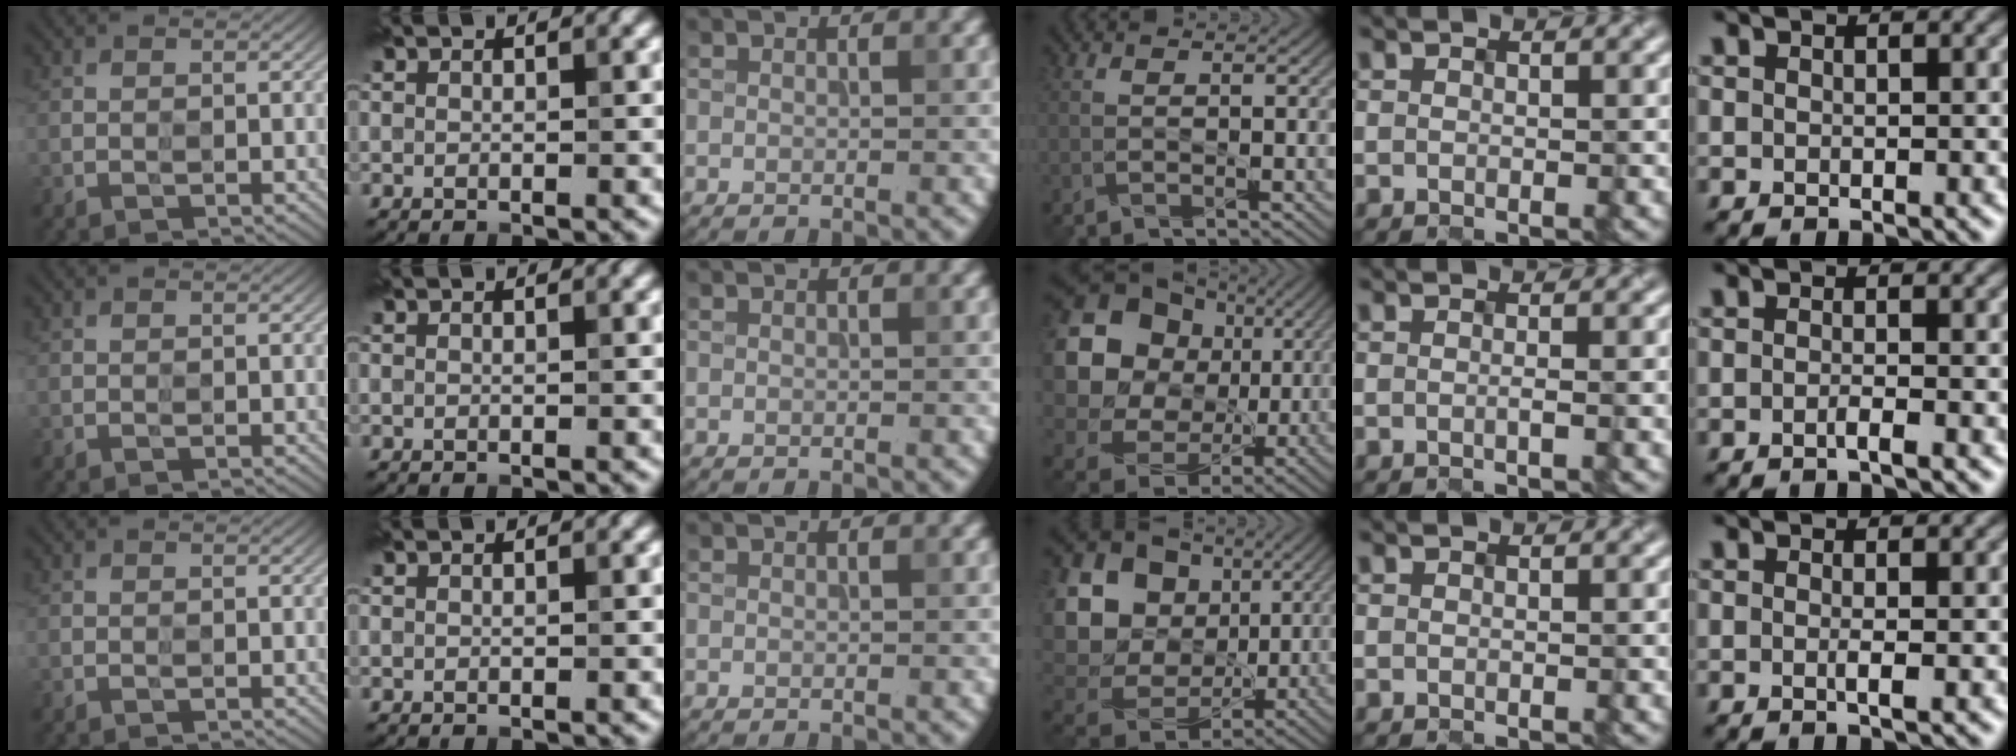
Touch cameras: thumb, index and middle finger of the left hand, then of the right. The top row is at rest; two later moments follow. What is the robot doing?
{"motion": "insert", "object": "file holder"}